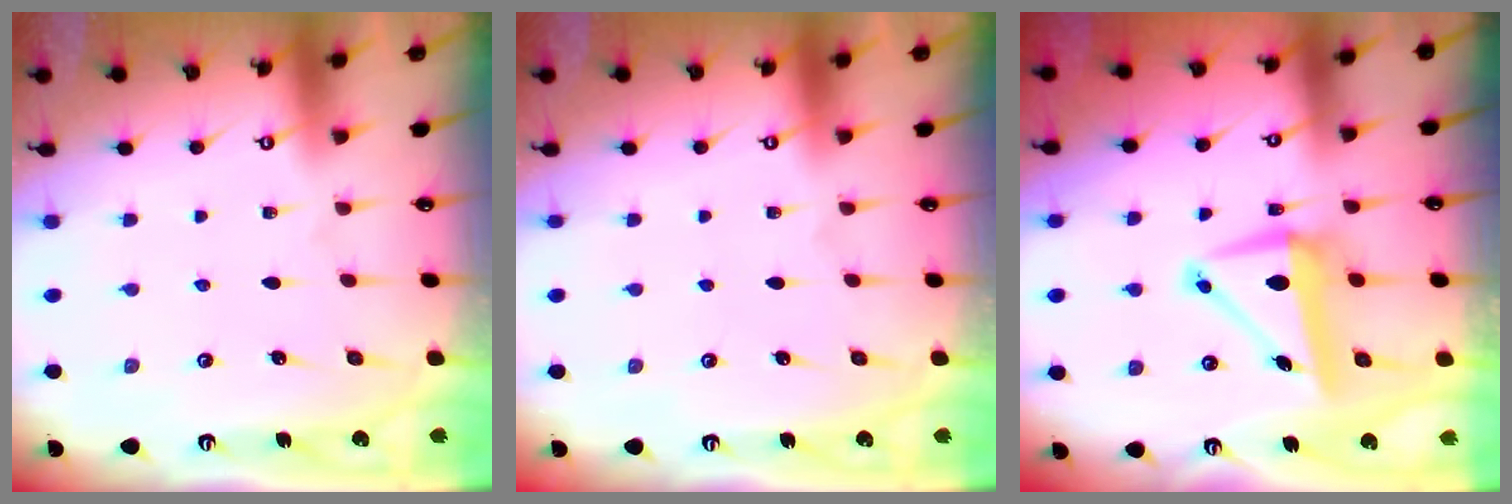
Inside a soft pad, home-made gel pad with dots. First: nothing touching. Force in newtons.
{"total": 0.0}
{"total": 7.4, "press": 7.2, "slide": 1.6}